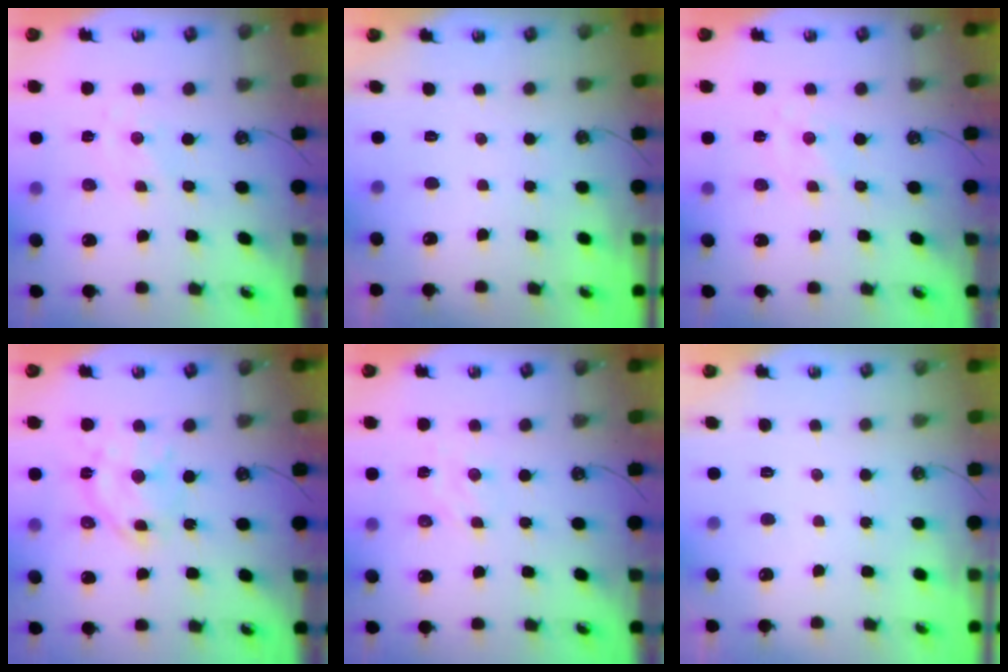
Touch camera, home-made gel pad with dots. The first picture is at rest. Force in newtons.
{"total": 0.0}
{"total": 0.0}
{"total": 13.3, "press": 13.2, "slide": 0.9}
{"total": 2.4, "press": 2.3, "slide": 0.6}
{"total": 0.0}